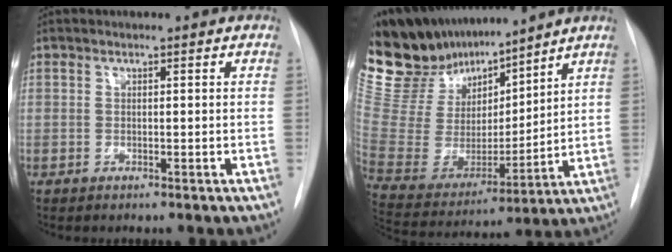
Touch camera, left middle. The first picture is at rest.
{"total": 18.9, "force": [16.9, 4.9, 7.0], "torque": [-0.134, -0.001, 0.323]}